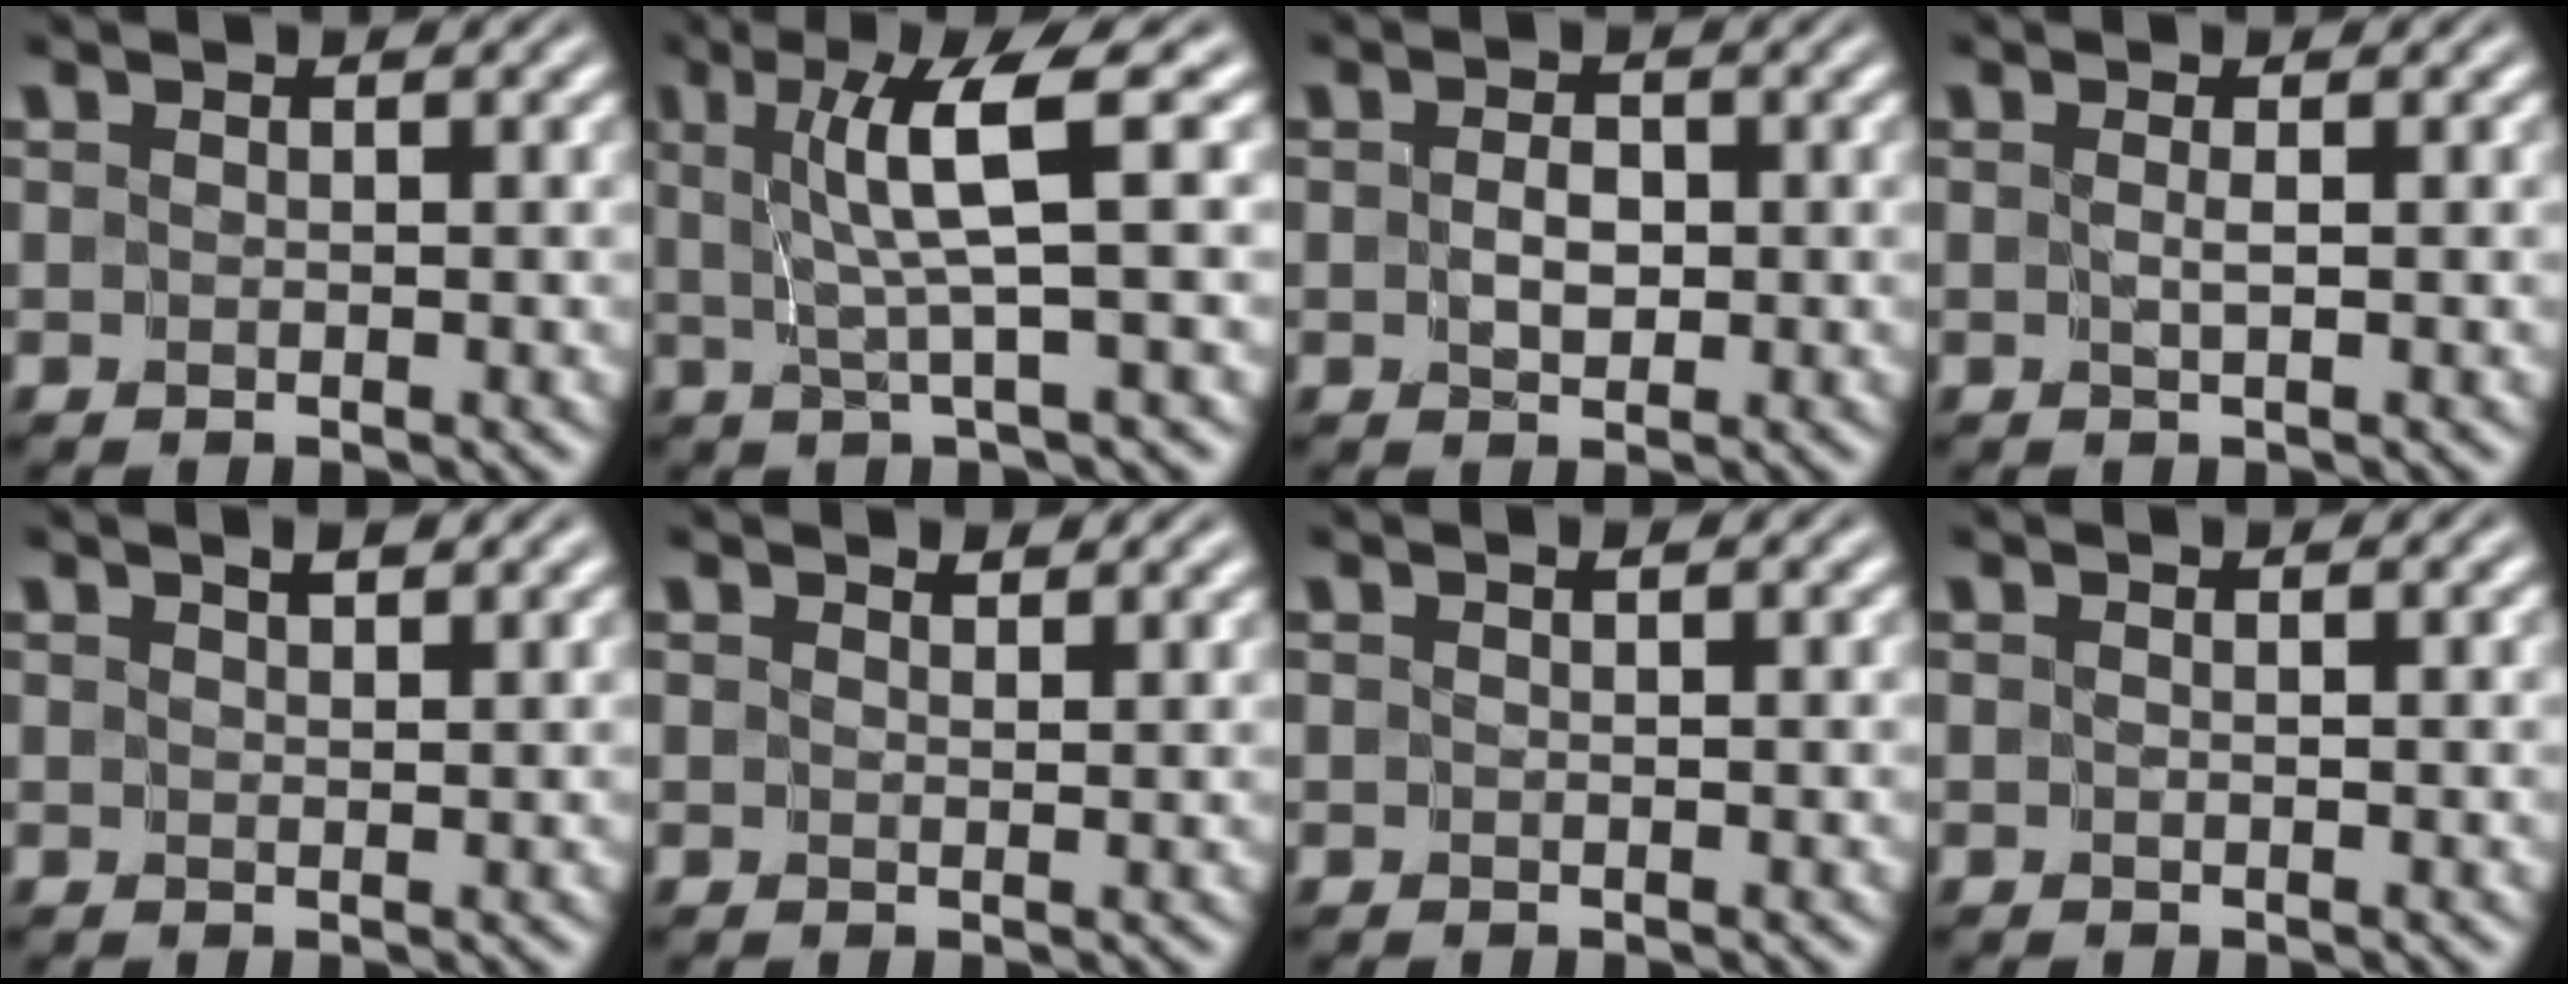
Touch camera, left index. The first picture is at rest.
{"total": 5.2, "force": [1.0, 0.4, 5.0], "torque": [-0.090, 0.002, 0.022]}
{"total": 1.6, "force": [-0.2, 1.0, 1.2], "torque": [-0.023, -0.002, -0.001]}
{"total": 0.6, "force": [-0.1, -0.2, 0.5], "torque": [-0.010, -0.002, -0.002]}
{"total": 1.8, "force": [1.5, 0.3, 1.0], "torque": [-0.003, -0.005, 0.021]}
{"total": 1.4, "force": [1.4, 0.2, 0.4], "torque": [-0.004, -0.006, 0.024]}
{"total": 0.7, "force": [0.4, 0.0, 0.5], "torque": [-0.008, -0.001, 0.006]}
{"total": 0.6, "force": [0.3, -0.1, 0.4], "torque": [-0.007, -0.004, 0.004]}